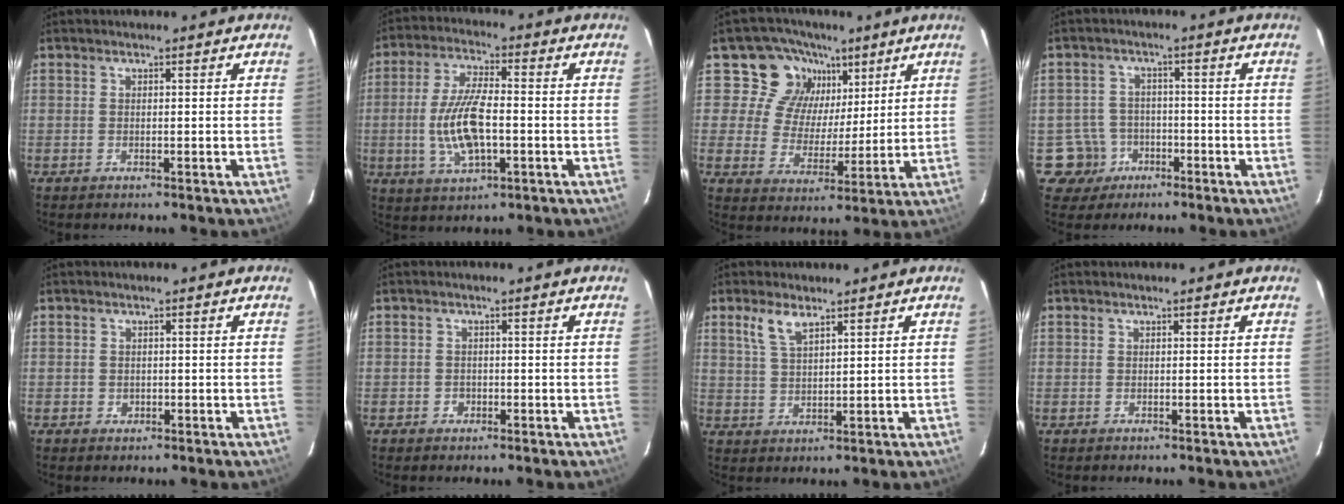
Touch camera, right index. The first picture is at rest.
{"total": 11.4, "force": [-2.0, 4.2, 10.4], "torque": [-0.211, -0.002, -0.035]}
{"total": 11.2, "force": [6.3, 9.0, 2.3], "torque": [-0.036, 0.000, 0.102]}
{"total": 6.1, "force": [-2.8, 5.4, 0.0], "torque": [-0.018, 0.026, -0.044]}
{"total": 1.2, "force": [-0.4, 1.2, 0.2], "torque": [0.000, 0.001, -0.002]}
{"total": 1.6, "force": [-0.9, 1.4, 0.1], "torque": [-0.003, 0.005, -0.012]}
{"total": 4.7, "force": [3.0, 1.7, 3.2], "torque": [-0.065, 0.004, 0.063]}
{"total": 0.0}